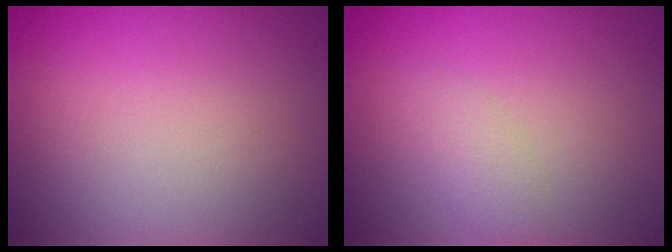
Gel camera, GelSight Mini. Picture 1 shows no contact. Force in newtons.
{"total": 1.7, "press": 1.7, "slide": 0.1}